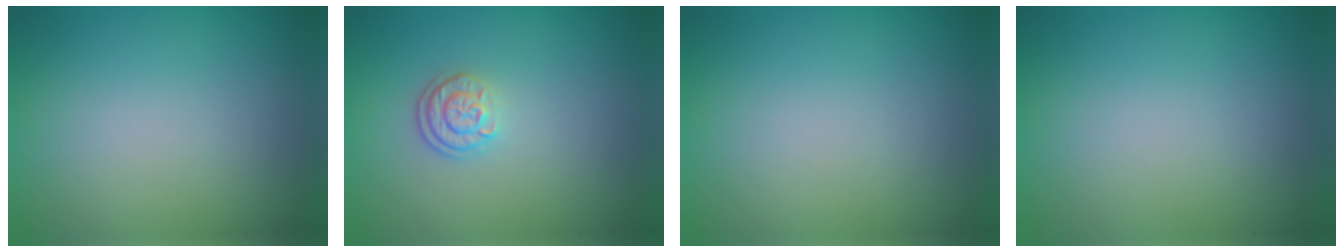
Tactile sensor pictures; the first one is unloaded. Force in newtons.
{"total": 2.2, "press": 1.8, "slide": 1.3}
{"total": 0.0}
{"total": 0.0}